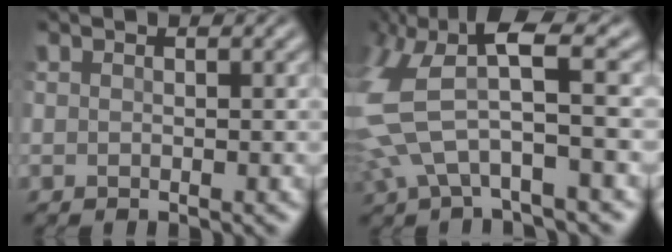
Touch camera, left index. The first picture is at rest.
{"total": 8.0, "force": [0.8, 3.1, 7.4], "torque": [-0.175, 0.013, -0.001]}